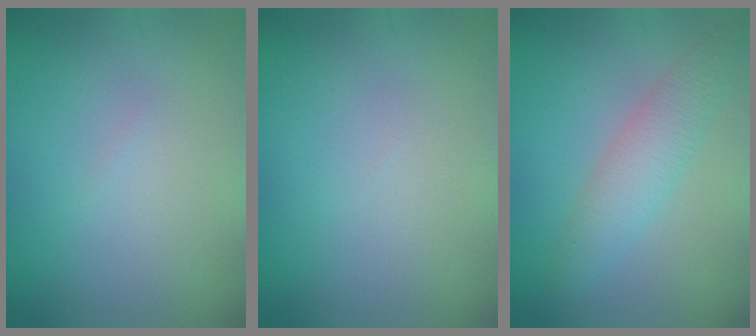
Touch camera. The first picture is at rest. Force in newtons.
{"total": 0.0}
{"total": 3.4, "press": 3.4, "slide": 0.1}